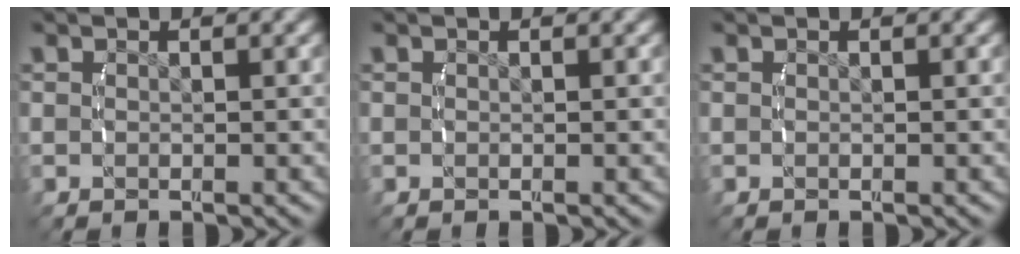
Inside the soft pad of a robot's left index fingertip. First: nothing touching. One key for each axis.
{"total": 0.0}
{"total": 0.0}